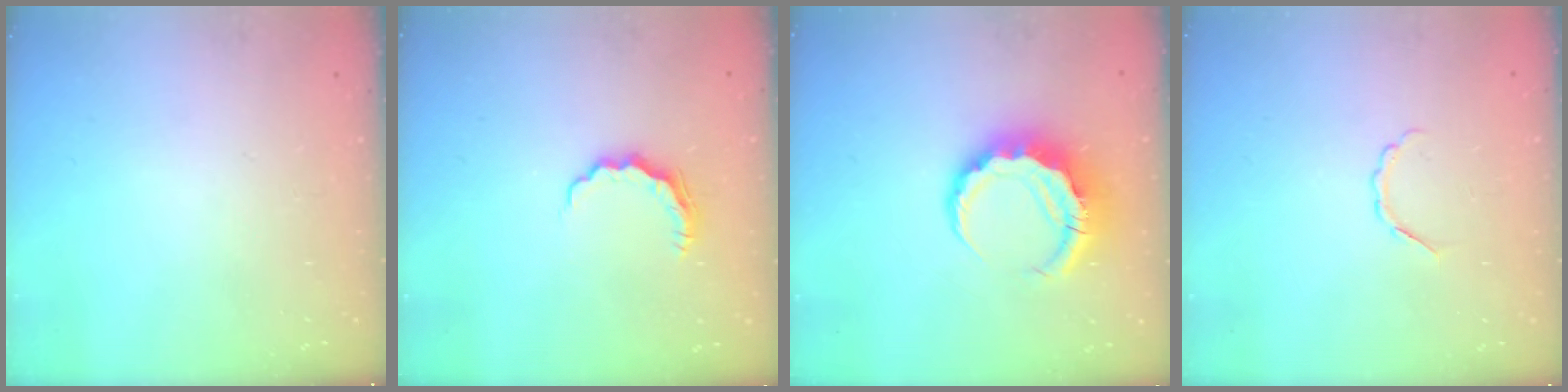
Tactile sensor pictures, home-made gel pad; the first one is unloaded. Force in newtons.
{"total": 5.8, "press": 5.8, "slide": 0.6}
{"total": 8.6, "press": 8.5, "slide": 1.5}
{"total": 3.6, "press": 3.6, "slide": 0.7}